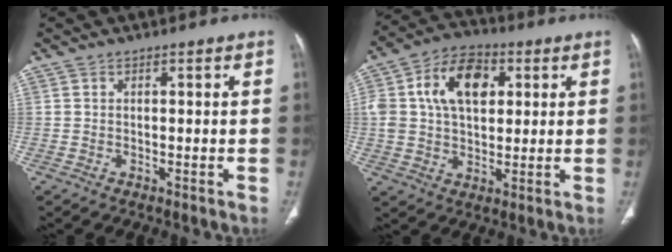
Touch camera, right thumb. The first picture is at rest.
{"total": 14.3, "force": [3.7, 9.4, 10.1], "torque": [-0.161, 0.010, 0.061]}